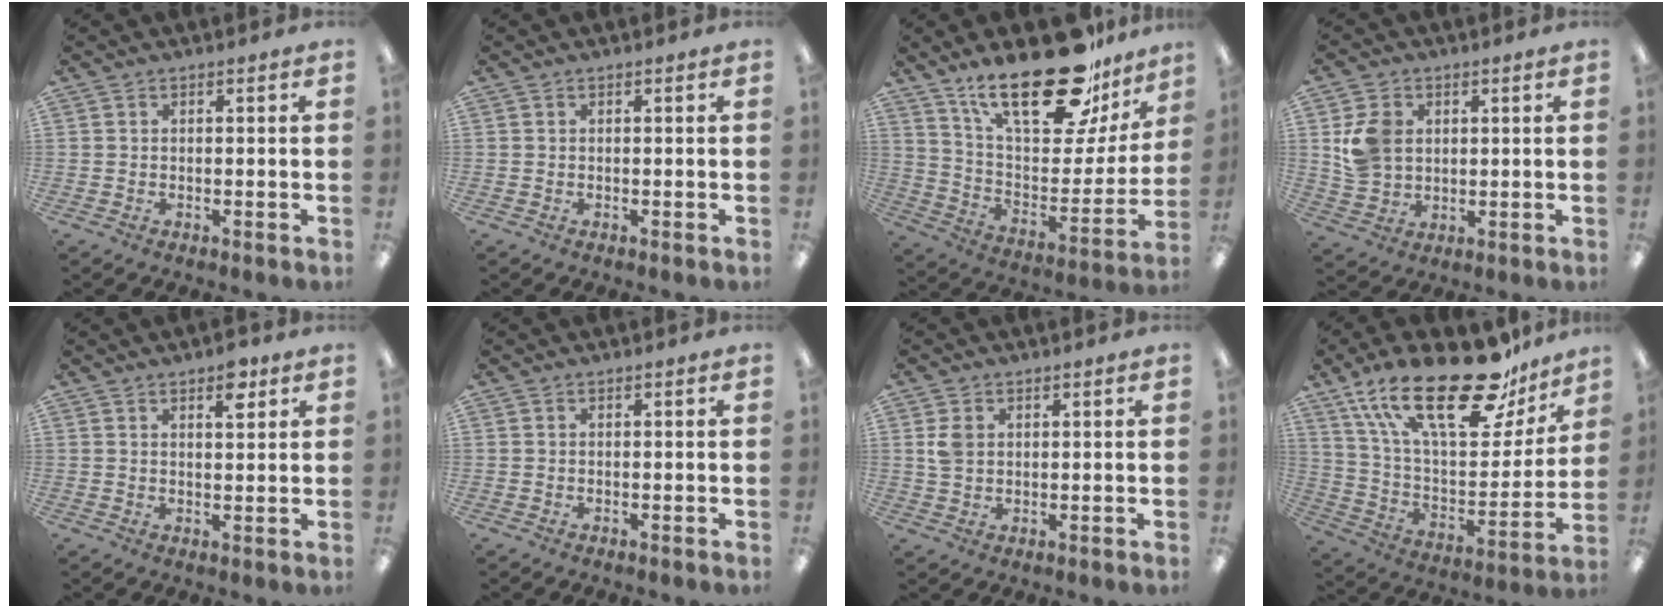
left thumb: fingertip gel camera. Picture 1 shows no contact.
{"total": 0.0}
{"total": 27.2, "force": [19.1, 10.2, 16.5], "torque": [-0.253, -0.118, 0.323]}
{"total": 8.1, "force": [2.2, 6.7, 4.0], "torque": [-0.079, 0.011, 0.044]}
{"total": 4.8, "force": [3.2, 1.9, 3.0], "torque": [-0.026, -0.014, 0.048]}
{"total": 0.0}
{"total": 3.5, "force": [1.2, 2.8, 1.7], "torque": [-0.030, 0.002, 0.021]}
{"total": 28.7, "force": [18.5, 11.5, 18.8], "torque": [-0.310, -0.106, 0.314]}